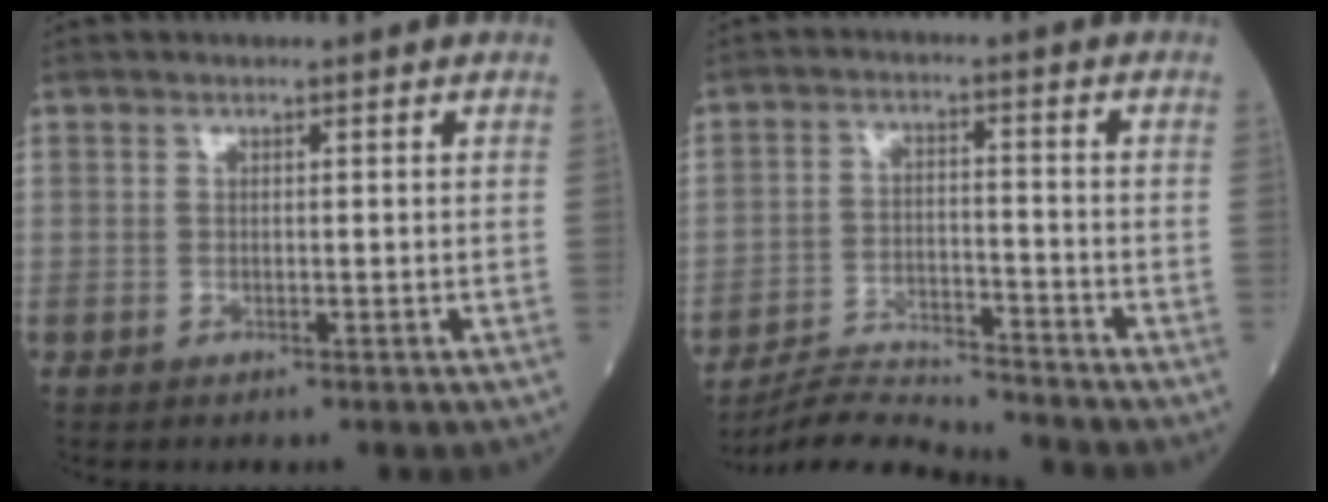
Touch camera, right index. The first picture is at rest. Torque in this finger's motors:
{"motor_torque": [0.01, -0.01, 0.07, 0.02]}